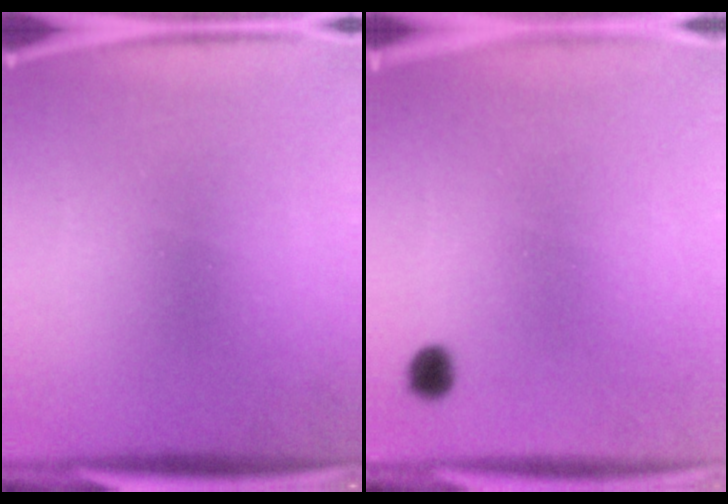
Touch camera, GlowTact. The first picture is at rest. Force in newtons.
{"total": 2.3}